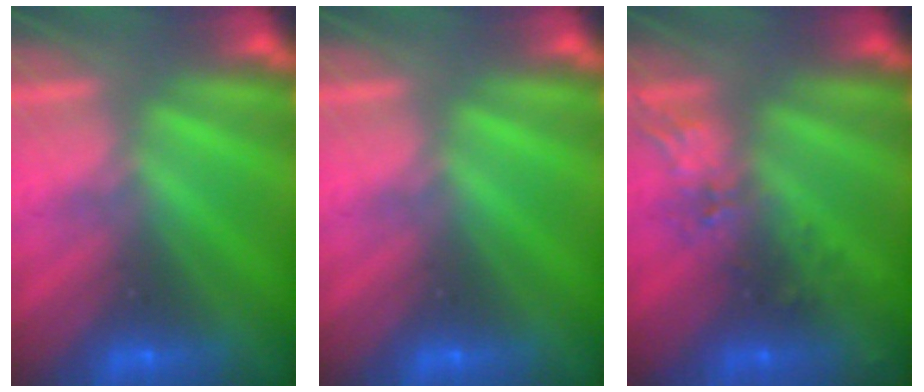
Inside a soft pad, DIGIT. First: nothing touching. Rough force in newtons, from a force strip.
{"total": 0.0}
{"total": 2.6}